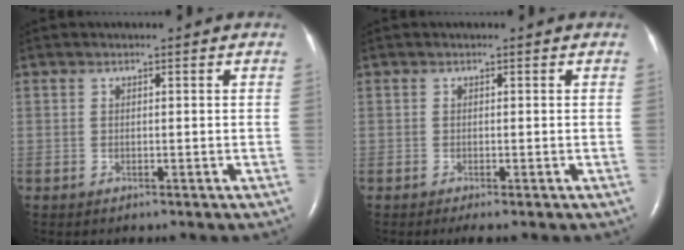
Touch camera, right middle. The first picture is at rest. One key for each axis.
{"total": 1.1, "fx": -0.8, "fy": 0.0, "fz": 0.8, "tx": -0.018, "ty": -0.006, "tz": -0.013}